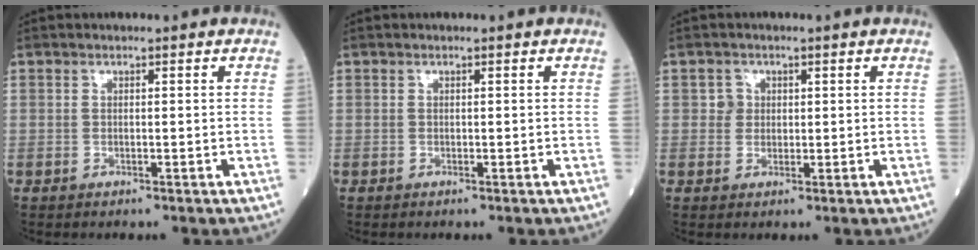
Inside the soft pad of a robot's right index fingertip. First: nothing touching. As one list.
[{"total": 0.0}, {"total": 1.9, "force": [0.5, 1.8, 0.3], "torque": [0.001, 0.000, 0.004]}]